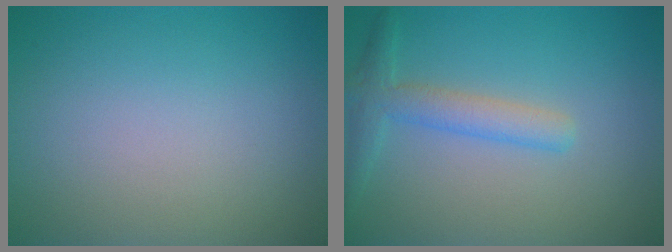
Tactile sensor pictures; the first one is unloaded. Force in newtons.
{"total": 2.8, "press": 2.8, "slide": 0.1}